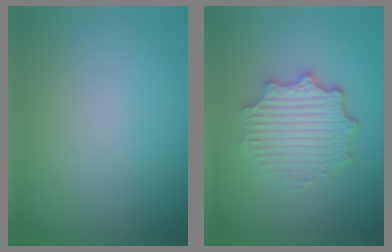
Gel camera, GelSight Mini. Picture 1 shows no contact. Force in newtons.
{"total": 5.0, "press": 3.8, "slide": 3.2}